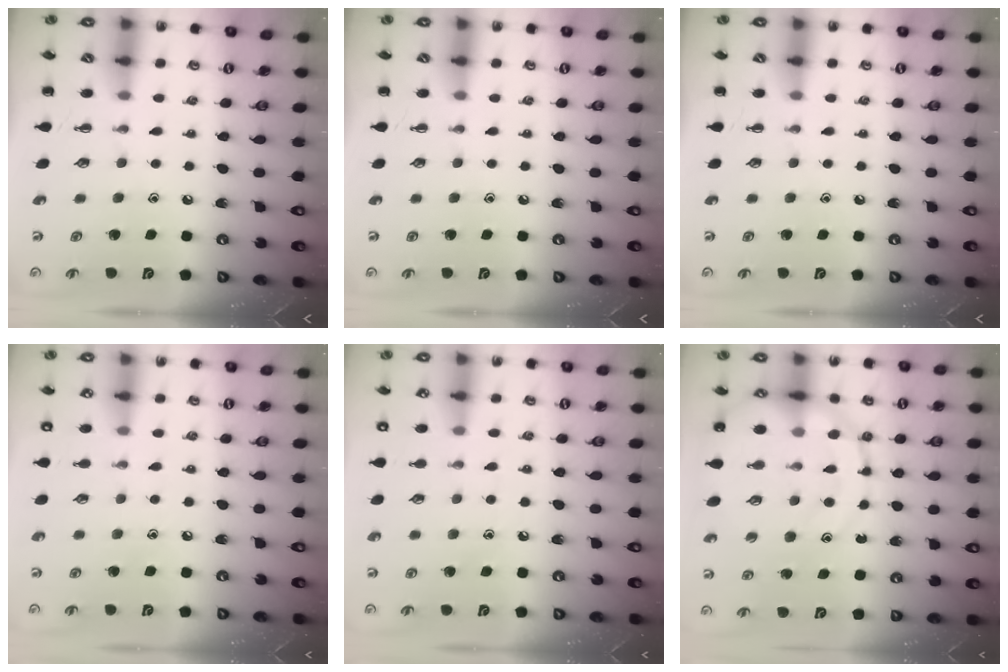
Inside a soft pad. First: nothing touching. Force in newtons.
{"total": 0.0}
{"total": 0.0}
{"total": 6.4, "press": 6.1, "slide": 1.9}
{"total": 9.5, "press": 9.2, "slide": 2.5}
{"total": 16.9, "press": 16.8, "slide": 2.0}